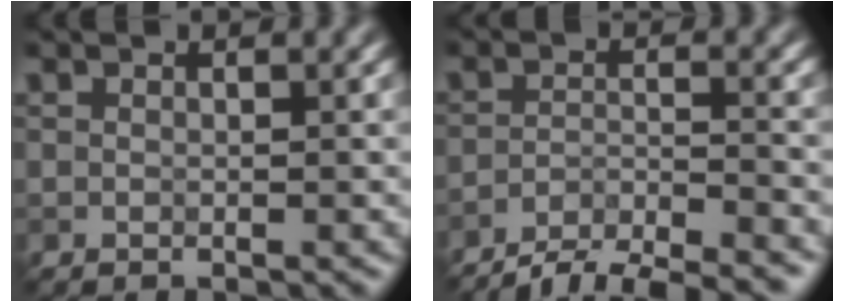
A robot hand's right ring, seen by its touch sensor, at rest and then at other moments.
{"total": 5.8, "force": [-5.2, 1.0, 2.4], "torque": [-0.042, -0.005, -0.088]}